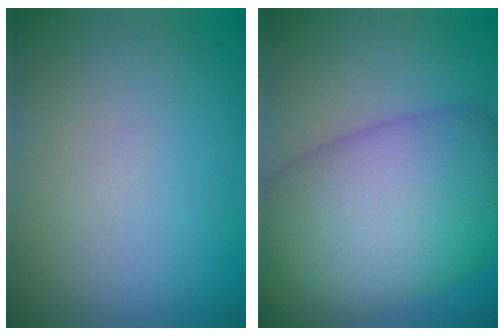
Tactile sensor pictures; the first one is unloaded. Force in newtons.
{"total": 12.3, "press": 12.2, "slide": 0.6}